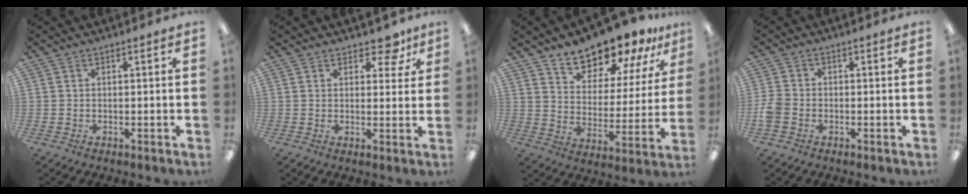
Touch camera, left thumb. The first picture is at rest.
{"total": 5.7, "force": [4.2, 2.9, 2.6], "torque": [-0.021, -0.026, 0.071]}
{"total": 14.3, "force": [13.0, 4.9, 3.6], "torque": [-0.063, -0.101, 0.236]}
{"total": 3.7, "force": [-1.5, 2.7, 1.9], "torque": [-0.033, 0.007, -0.026]}